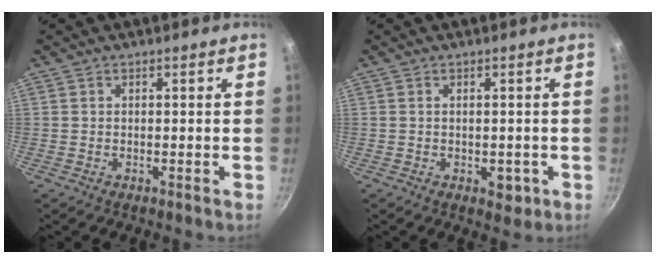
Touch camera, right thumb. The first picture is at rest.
{"total": 3.0, "force": [-0.9, 1.8, 2.2], "torque": [-0.022, -0.001, -0.007]}